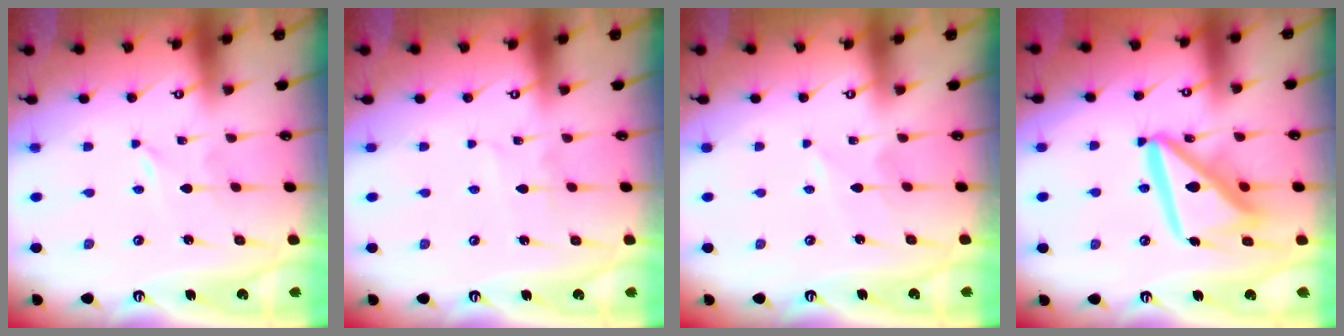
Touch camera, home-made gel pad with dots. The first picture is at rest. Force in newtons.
{"total": 3.9, "press": 3.9, "slide": 0.3}
{"total": 2.2, "press": 2.2, "slide": 0.3}
{"total": 16.7, "press": 16.6, "slide": 1.9}